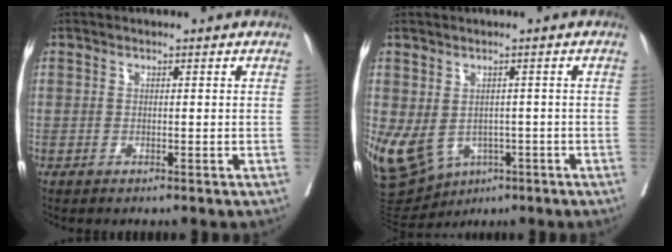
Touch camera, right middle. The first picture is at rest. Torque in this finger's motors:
{"motor_torque": [0.47, -0.19, 1.06, 0.21]}